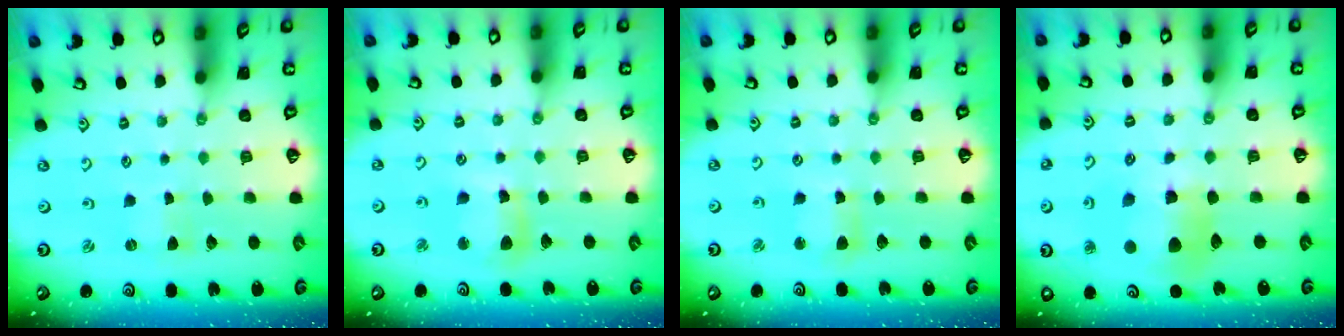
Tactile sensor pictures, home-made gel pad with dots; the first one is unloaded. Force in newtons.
{"total": 9.5, "press": 9.4, "slide": 1.2}
{"total": 6.4, "press": 6.3, "slide": 0.8}
{"total": 12.9, "press": 12.8, "slide": 1.9}